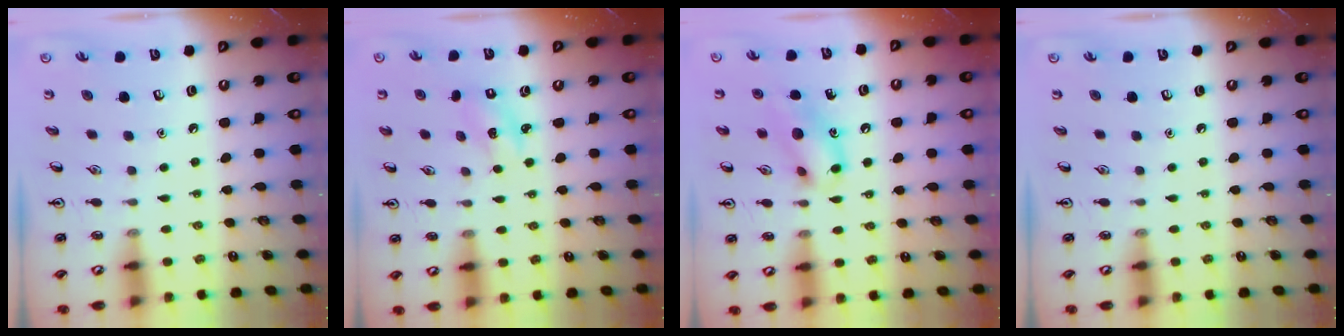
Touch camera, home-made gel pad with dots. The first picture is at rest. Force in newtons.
{"total": 2.3, "press": 2.2, "slide": 0.4}
{"total": 11.1, "press": 10.9, "slide": 1.9}
{"total": 0.0}